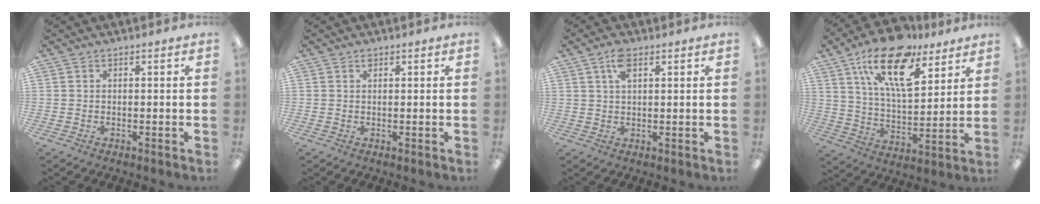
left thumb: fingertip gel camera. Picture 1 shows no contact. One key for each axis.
{"total": 1.0, "fx": 0.7, "fy": 0.5, "fz": 0.5, "tx": -0.004, "ty": -0.002, "tz": 0.011}
{"total": 4.8, "fx": 2.6, "fy": 2.1, "fz": 3.4, "tx": -0.067, "ty": 0.003, "tz": 0.044}
{"total": 20.2, "fx": 12.7, "fy": 8.8, "fz": 13.0, "tx": -0.218, "ty": -0.061, "tz": 0.220}